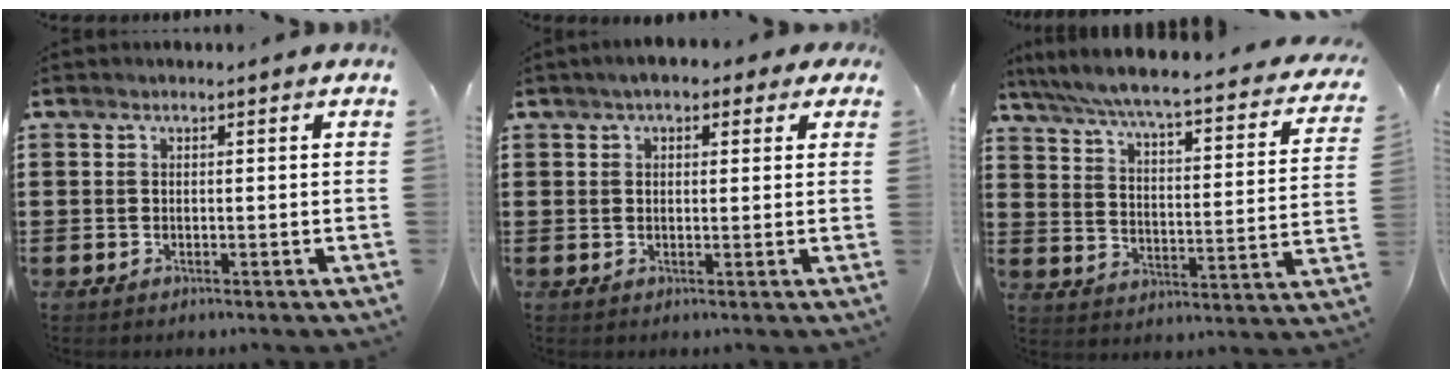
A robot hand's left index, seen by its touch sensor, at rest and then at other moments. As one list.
[{"total": 3.3, "force": [2.1, 1.5, 2.0], "torque": [-0.049, 0.009, 0.037]}, {"total": 5.4, "force": [4.8, -0.2, 2.4], "torque": [-0.070, -0.045, 0.076]}]